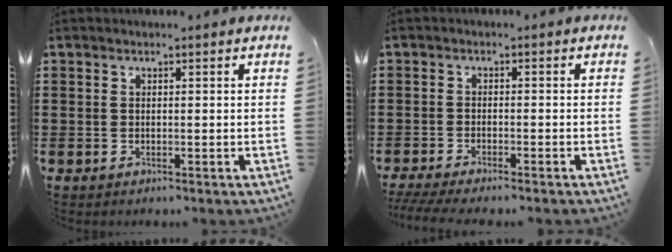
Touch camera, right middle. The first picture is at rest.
{"total": 2.3, "force": [-2.1, 0.0, 0.9], "torque": [-0.022, -0.003, -0.043]}